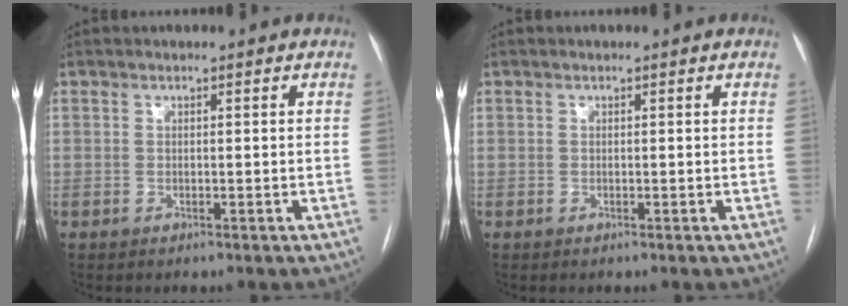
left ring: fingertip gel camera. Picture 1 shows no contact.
{"total": 0.0}